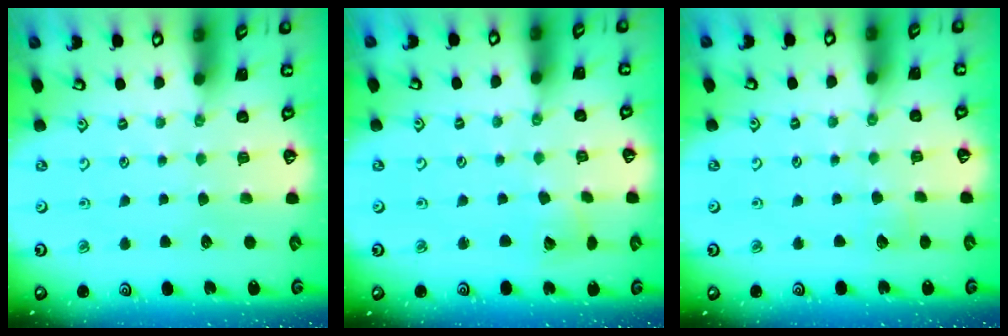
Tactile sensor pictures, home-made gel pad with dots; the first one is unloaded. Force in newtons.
{"total": 3.6, "press": 3.6, "slide": 0.5}
{"total": 2.9, "press": 2.9, "slide": 0.3}